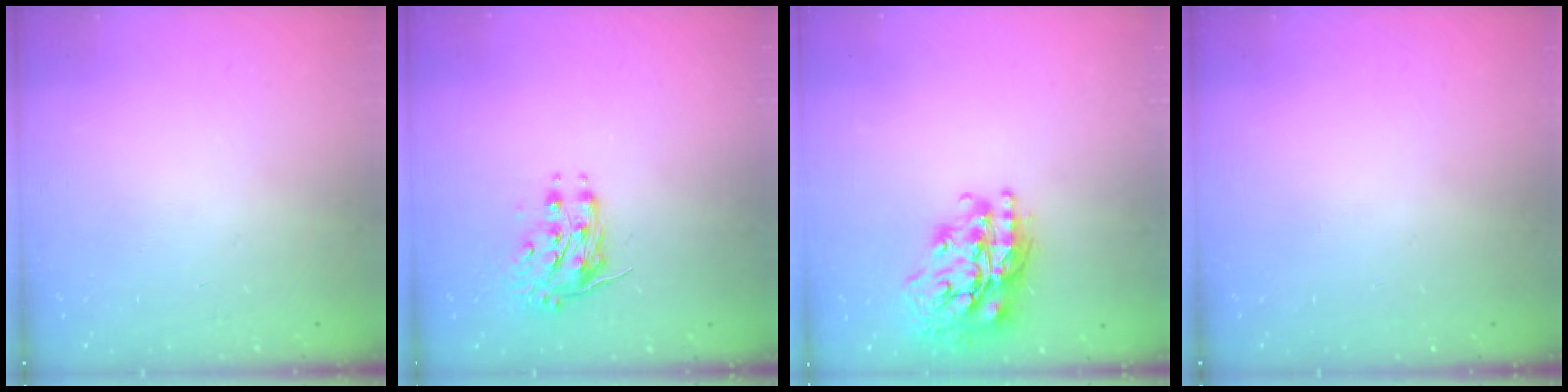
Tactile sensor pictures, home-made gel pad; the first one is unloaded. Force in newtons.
{"total": 8.2, "press": 8.2, "slide": 0.3}
{"total": 20.5, "press": 20.5, "slide": 1.6}
{"total": 0.0}